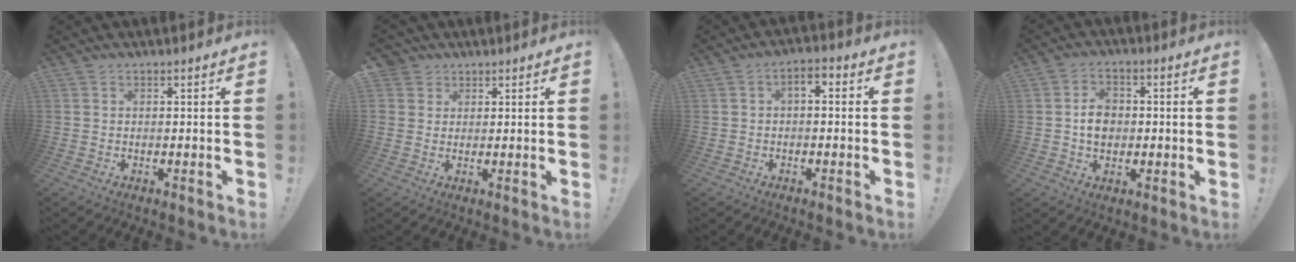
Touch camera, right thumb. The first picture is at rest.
{"total": 3.5, "force": [1.9, 2.9, 0.4], "torque": [-0.002, -0.009, 0.036]}
{"total": 3.3, "force": [-1.2, 1.7, 2.6], "torque": [-0.036, 0.007, -0.025]}
{"total": 7.1, "force": [-0.1, 5.9, 4.0], "torque": [-0.038, 0.007, -0.002]}